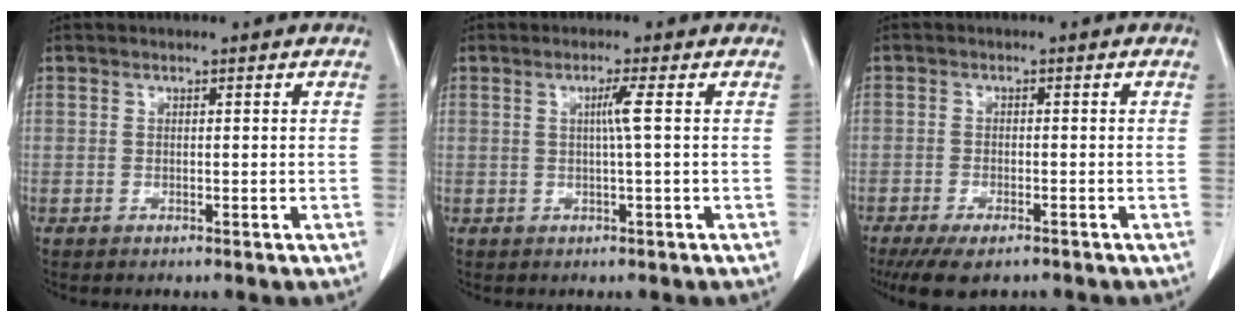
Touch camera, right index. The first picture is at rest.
{"total": 2.4, "force": [0.3, -0.8, 2.3], "torque": [-0.044, -0.002, 0.006]}
{"total": 6.6, "force": [-5.0, 2.2, 3.8], "torque": [-0.059, -0.011, -0.079]}